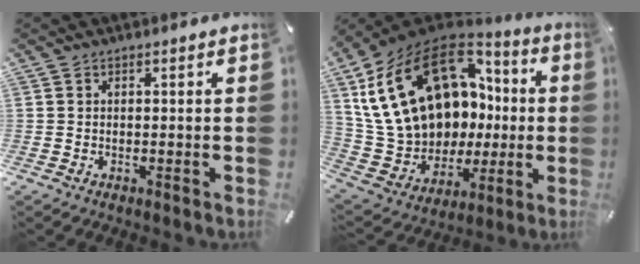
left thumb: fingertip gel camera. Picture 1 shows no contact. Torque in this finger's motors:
{"motor_torque": [2.01, 2.99, 1.80, -0.97, 1.05]}